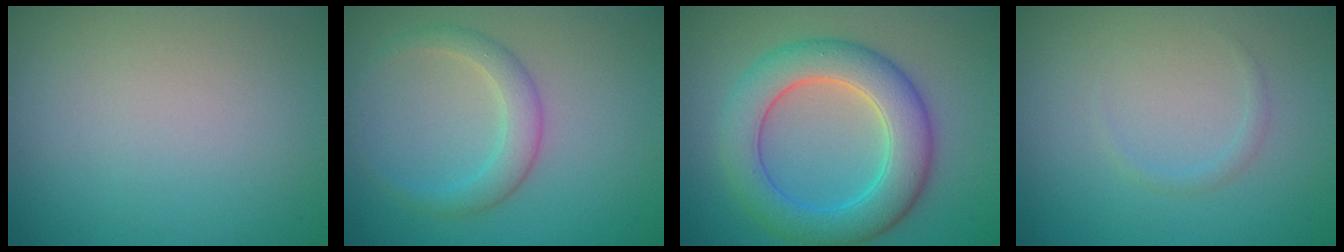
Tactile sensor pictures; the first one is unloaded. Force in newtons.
{"total": 2.6, "press": 2.6, "slide": 0.1}
{"total": 7.1, "press": 7.0, "slide": 0.1}
{"total": 0.7, "press": 0.7, "slide": 0.0}